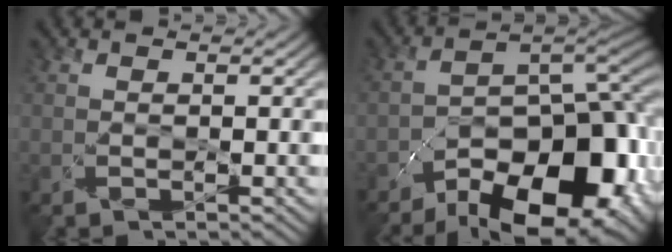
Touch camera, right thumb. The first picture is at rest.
{"total": 17.0, "force": [-11.0, 7.6, 10.6], "torque": [-0.135, -0.014, -0.164]}